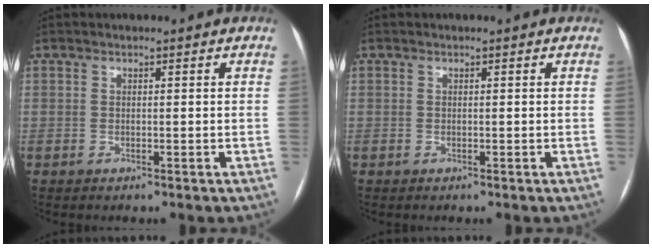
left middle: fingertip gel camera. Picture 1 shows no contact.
{"total": 0.0}